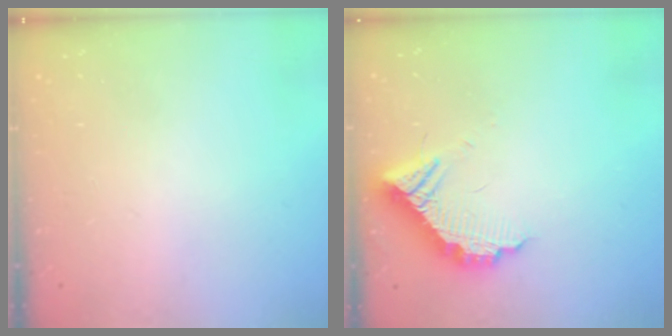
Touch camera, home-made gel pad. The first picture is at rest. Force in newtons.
{"total": 11.1, "press": 11.1, "slide": 0.8}